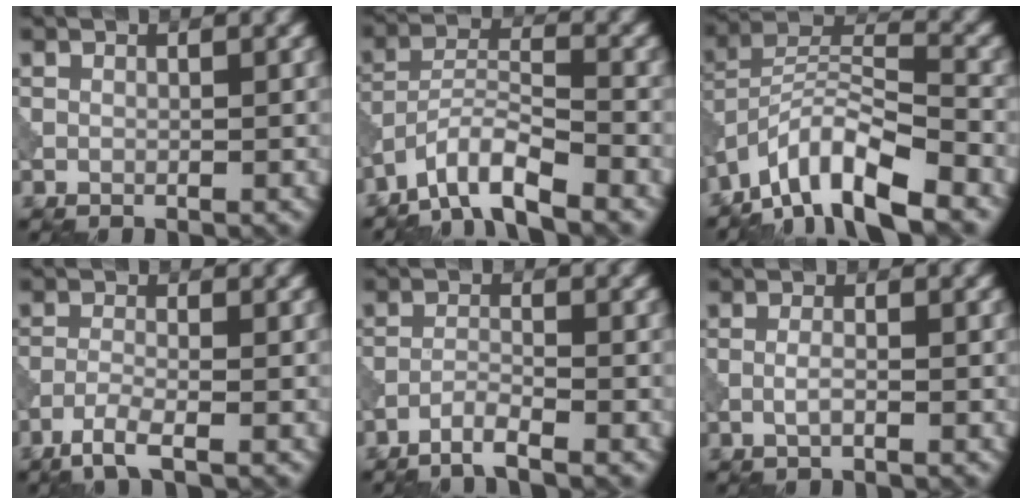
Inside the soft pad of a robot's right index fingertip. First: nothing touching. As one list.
[{"total": 5.4, "force": [-4.4, 0.9, 3.0], "torque": [-0.050, 0.004, -0.088]}, {"total": 9.2, "force": [-6.8, 2.5, 5.7], "torque": [-0.092, 0.009, -0.138]}, {"total": 2.7, "force": [-1.9, 0.4, 1.9], "torque": [-0.038, -0.001, -0.049]}, {"total": 2.1, "force": [-1.7, 0.1, 1.2], "torque": [-0.020, 0.003, -0.044]}, {"total": 1.2, "force": [-0.5, 0.2, 1.1], "torque": [-0.024, 0.001, -0.012]}]